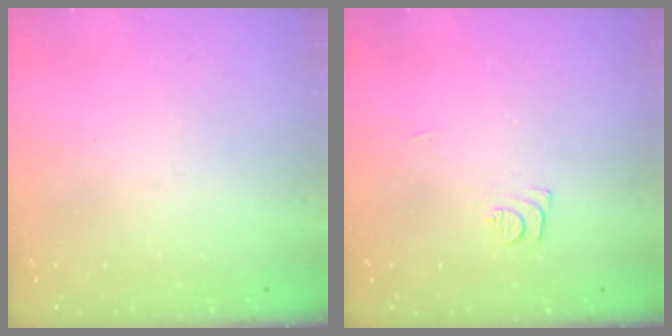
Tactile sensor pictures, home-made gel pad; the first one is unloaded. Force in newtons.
{"total": 6.2, "press": 6.2, "slide": 0.6}